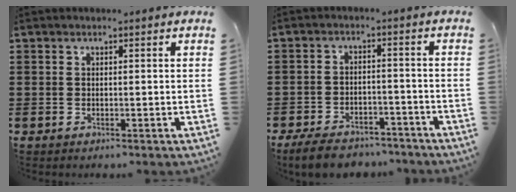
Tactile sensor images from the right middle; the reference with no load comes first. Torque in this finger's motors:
{"motor_torque": [1.34, -0.80, 0.13, 0.09]}